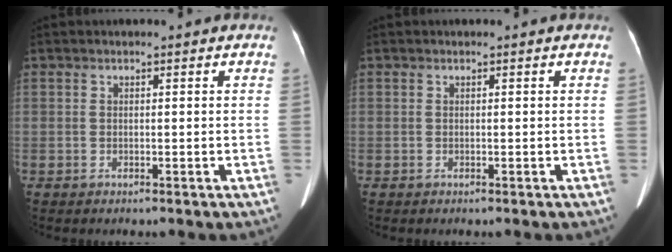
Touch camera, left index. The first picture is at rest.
{"total": 0.0}